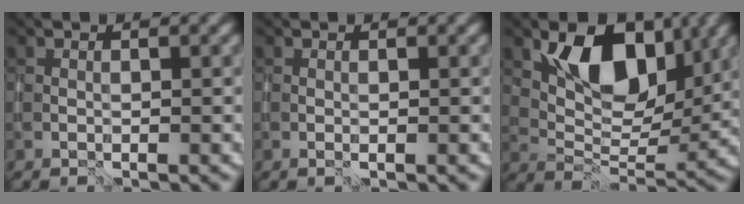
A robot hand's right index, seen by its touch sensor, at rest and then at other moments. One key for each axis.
{"total": 0.0}
{"total": 8.4, "fx": 3.6, "fy": 5.0, "fz": 5.7, "tx": -0.085, "ty": -0.012, "tz": 0.062}